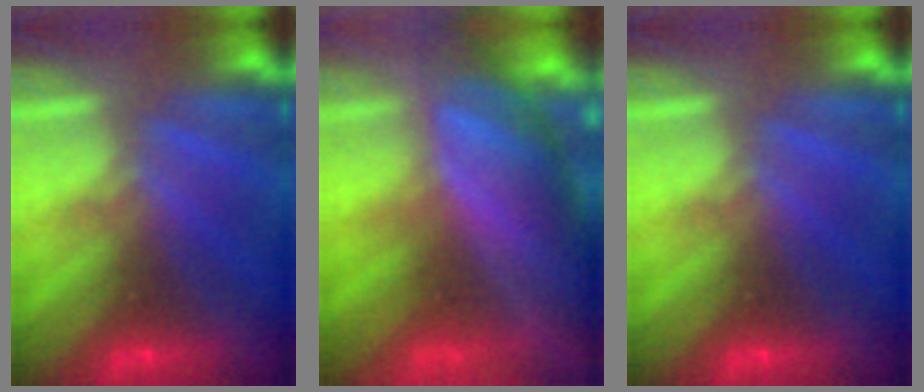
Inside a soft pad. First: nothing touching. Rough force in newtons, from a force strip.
{"total": 7.3}
{"total": 0.0}